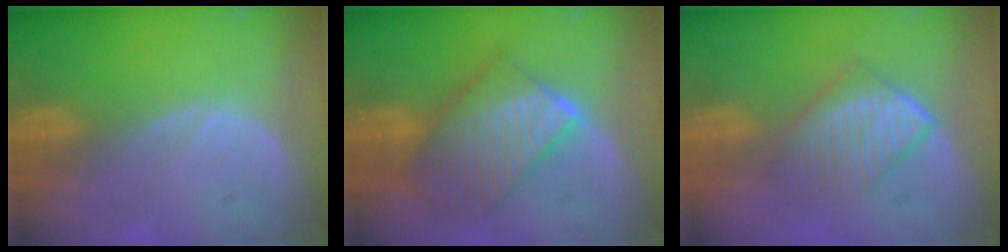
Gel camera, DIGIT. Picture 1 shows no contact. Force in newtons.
{"total": 9.8, "press": 9.8, "slide": 0.9}
{"total": 6.8, "press": 6.0, "slide": 3.3}